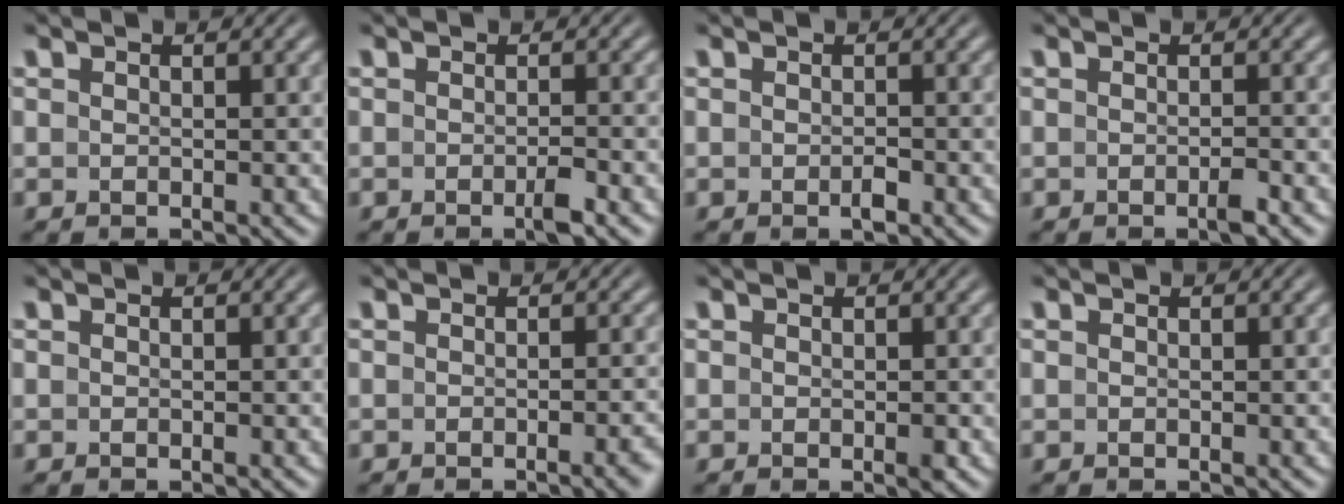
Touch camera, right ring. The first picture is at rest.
{"total": 1.3, "force": [-0.9, -0.1, 1.0], "torque": [-0.014, 0.007, -0.020]}
{"total": 0.8, "force": [-0.5, 0.2, 0.7], "torque": [-0.010, -0.001, -0.008]}
{"total": 1.0, "force": [-0.7, -0.1, 0.7], "torque": [-0.011, 0.006, -0.016]}
{"total": 0.0}
{"total": 1.4, "force": [-1.0, -0.3, 0.9], "torque": [-0.012, 0.009, -0.019]}
{"total": 0.6, "force": [-0.2, 0.2, 0.5], "torque": [-0.006, -0.003, -0.003]}
{"total": 0.0}